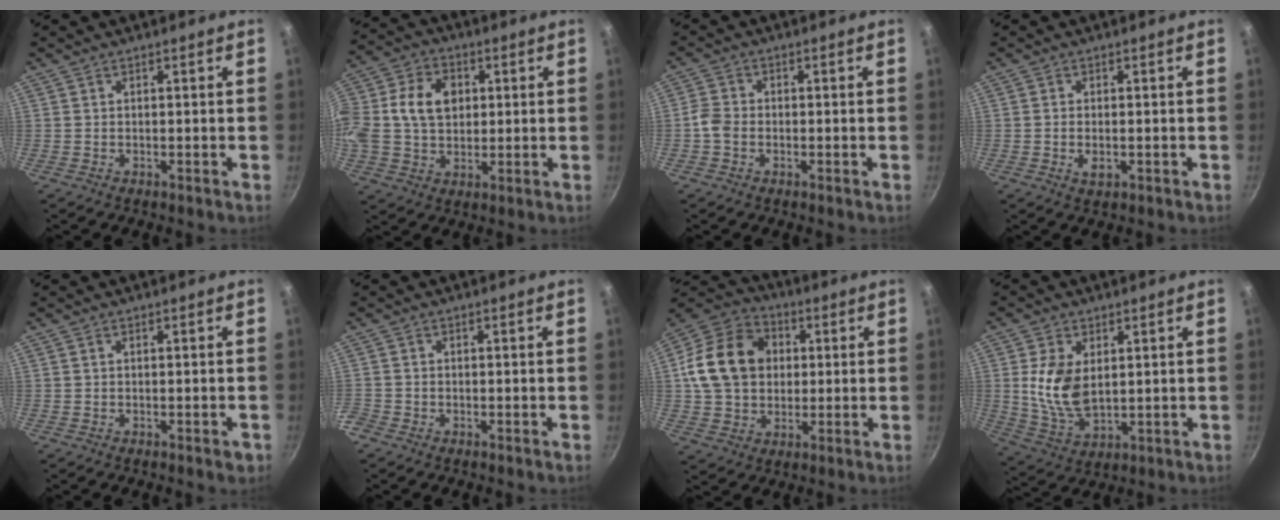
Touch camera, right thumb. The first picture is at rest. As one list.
[{"total": 16.6, "force": [2.4, 12.3, 10.8], "torque": [-0.214, 0.029, 0.033]}, {"total": 3.1, "force": [-1.1, 2.4, 1.6], "torque": [-0.033, 0.014, -0.030]}, {"total": 2.4, "force": [-0.7, 1.2, 2.0], "torque": [-0.038, -0.005, -0.011]}, {"total": 1.7, "force": [-0.6, 0.6, 1.4], "torque": [-0.016, 0.005, -0.006]}, {"total": 2.1, "force": [-1.3, 1.6, 0.6], "torque": [-0.018, 0.002, -0.029]}, {"total": 17.0, "force": [2.4, 13.5, 10.0], "torque": [-0.150, 0.021, 0.032]}, {"total": 10.5, "force": [1.7, 6.4, 8.2], "torque": [-0.157, -0.020, 0.042]}]